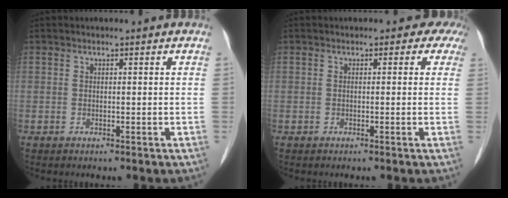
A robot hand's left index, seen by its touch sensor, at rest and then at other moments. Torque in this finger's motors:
{"motor_torque": [0.36, -0.34, 0.04, -0.07]}